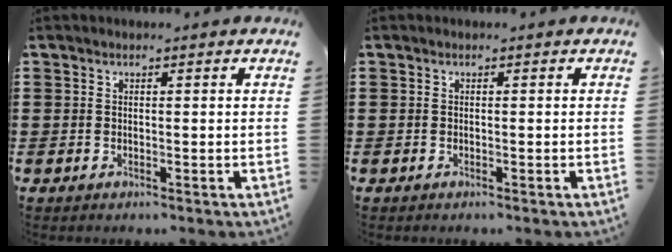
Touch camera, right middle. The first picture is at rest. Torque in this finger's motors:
{"motor_torque": [0.65, -0.29, -0.01, 0.00]}